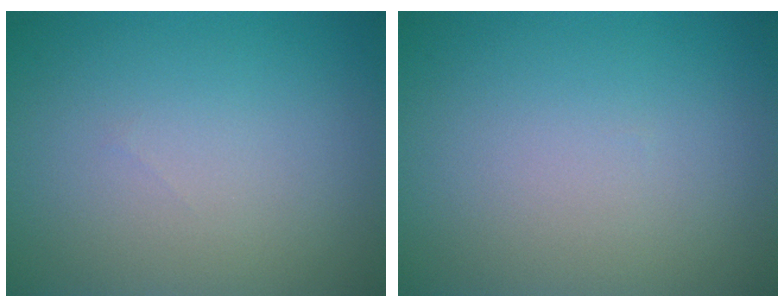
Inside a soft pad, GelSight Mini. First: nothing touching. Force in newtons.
{"total": 0.0}